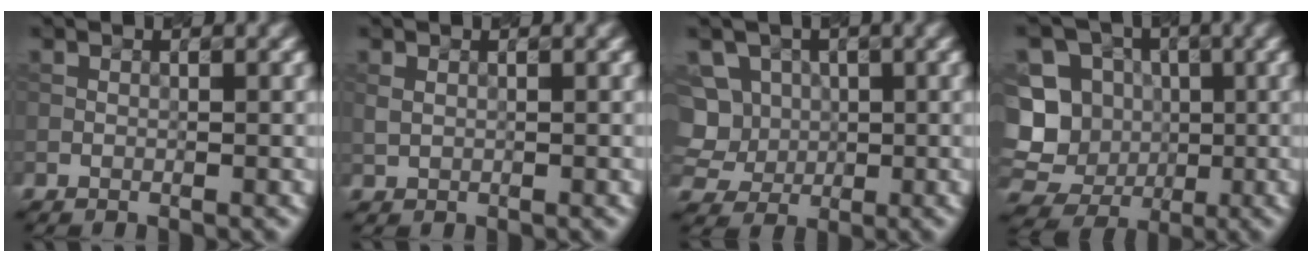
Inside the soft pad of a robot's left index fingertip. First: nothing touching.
{"total": 0.7, "force": [0.3, 0.6, 0.4], "torque": [-0.010, 0.000, 0.007]}
{"total": 8.3, "force": [1.5, 7.4, 3.3], "torque": [-0.067, 0.034, 0.004]}
{"total": 13.9, "force": [-0.6, 13.2, 4.3], "torque": [-0.132, 0.016, -0.019]}